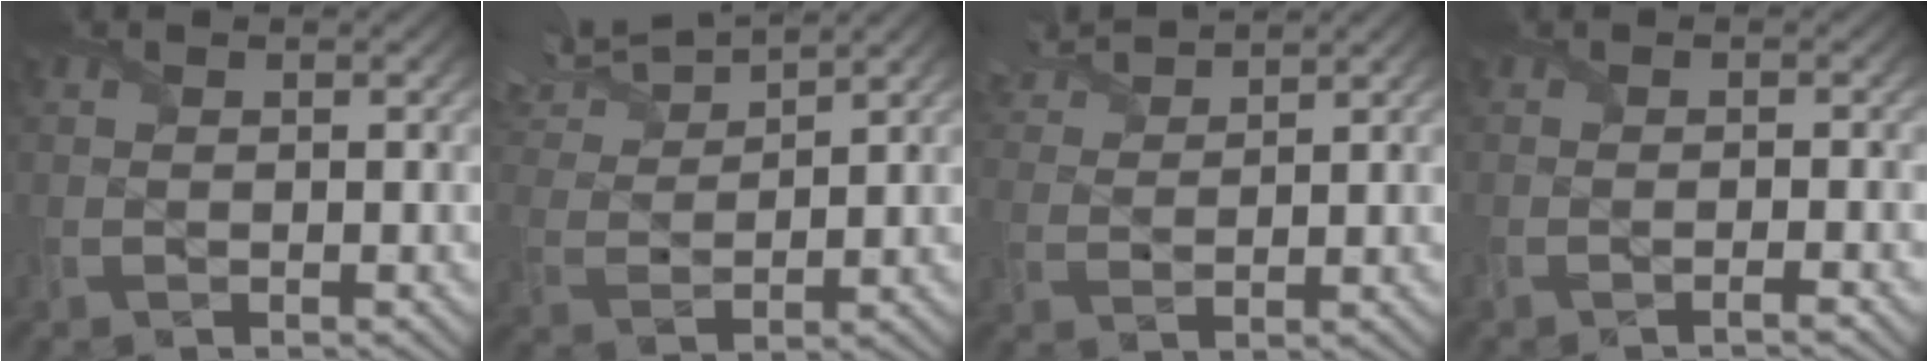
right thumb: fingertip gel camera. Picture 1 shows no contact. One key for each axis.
{"total": 9.2, "fx": 7.8, "fy": 1.9, "fz": 4.4, "tx": -0.105, "ty": 0.023, "tz": 0.139}
{"total": 5.4, "fx": 4.8, "fy": 1.2, "fz": 2.3, "tx": -0.066, "ty": 0.019, "tz": 0.095}
{"total": 1.3, "fx": -0.9, "fy": 0.0, "fz": 1.0, "tx": -0.016, "ty": 0.001, "tz": -0.020}